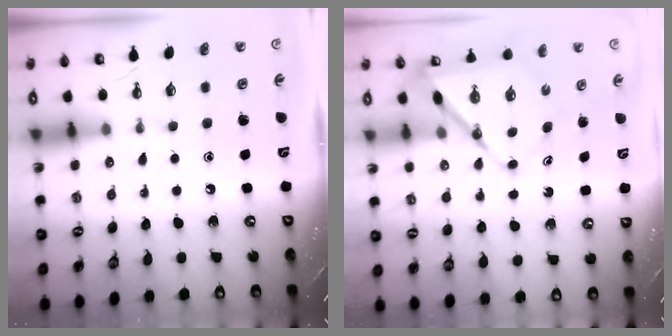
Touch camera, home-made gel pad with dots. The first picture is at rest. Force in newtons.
{"total": 8.9, "press": 8.9, "slide": 0.9}